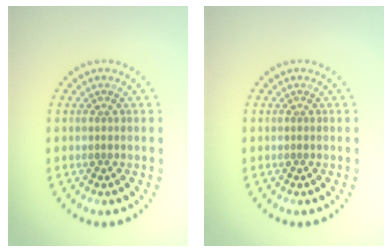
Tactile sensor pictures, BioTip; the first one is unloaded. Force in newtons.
{"total": 0.0}